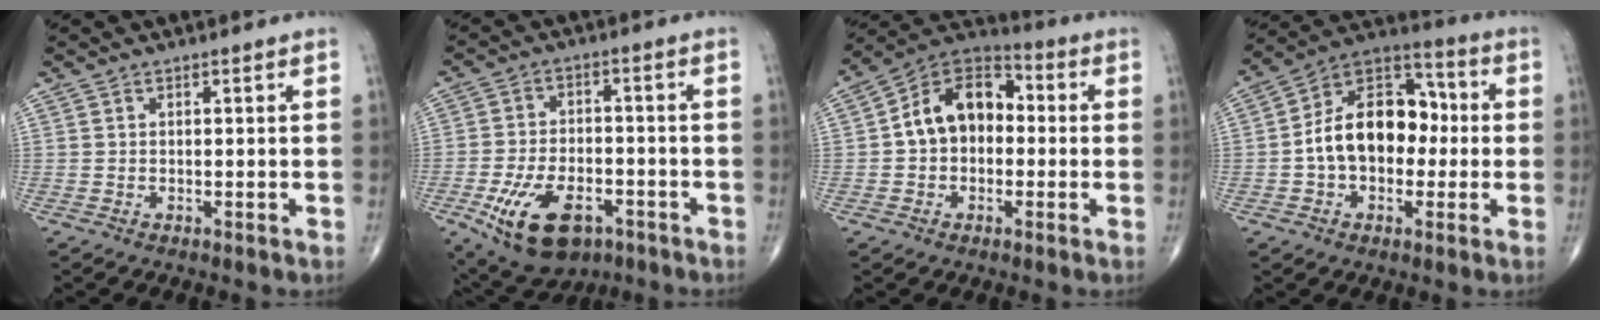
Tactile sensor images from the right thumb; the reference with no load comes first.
{"total": 14.3, "force": [-6.5, 8.0, 9.9], "torque": [-0.171, 0.018, -0.099]}
{"total": 13.0, "force": [0.3, 9.3, 9.2], "torque": [-0.123, 0.040, -0.012]}
{"total": 16.3, "force": [-0.6, 11.1, 11.9], "torque": [-0.161, 0.046, -0.018]}